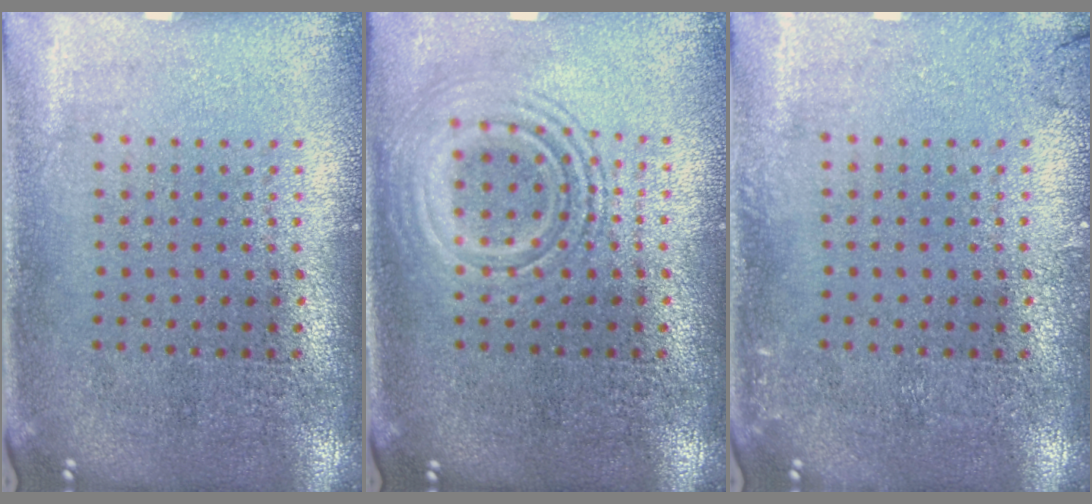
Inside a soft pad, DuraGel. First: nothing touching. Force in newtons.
{"total": 2.6, "press": 2.6, "slide": 0.5}
{"total": 1.2, "press": 1.1, "slide": 0.2}